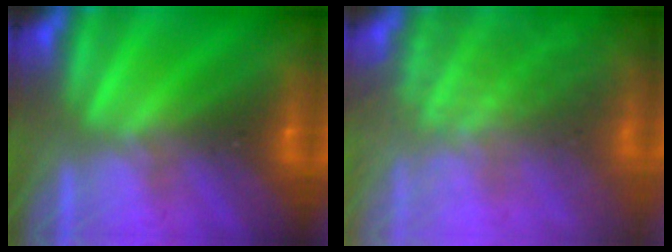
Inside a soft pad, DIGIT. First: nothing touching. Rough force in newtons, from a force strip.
{"total": 6.9}